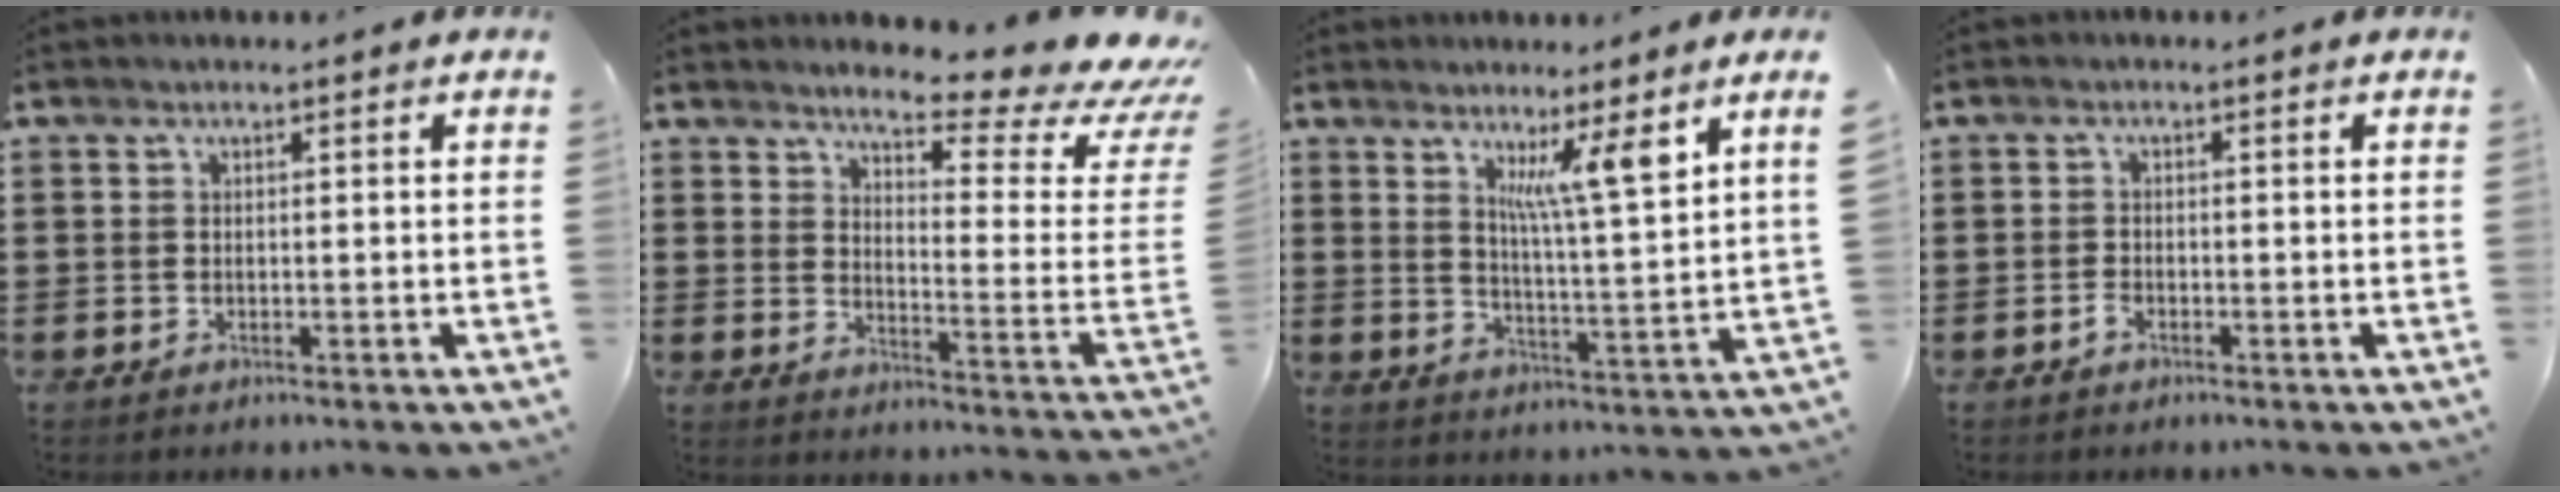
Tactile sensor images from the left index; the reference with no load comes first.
{"total": 7.1, "force": [5.7, 0.6, 4.2], "torque": [-0.073, -0.055, 0.088]}
{"total": 7.3, "force": [4.7, -0.9, 5.5], "torque": [-0.098, -0.028, 0.071]}
{"total": 1.2, "force": [-0.9, 0.6, 0.6], "torque": [-0.016, -0.002, -0.017]}